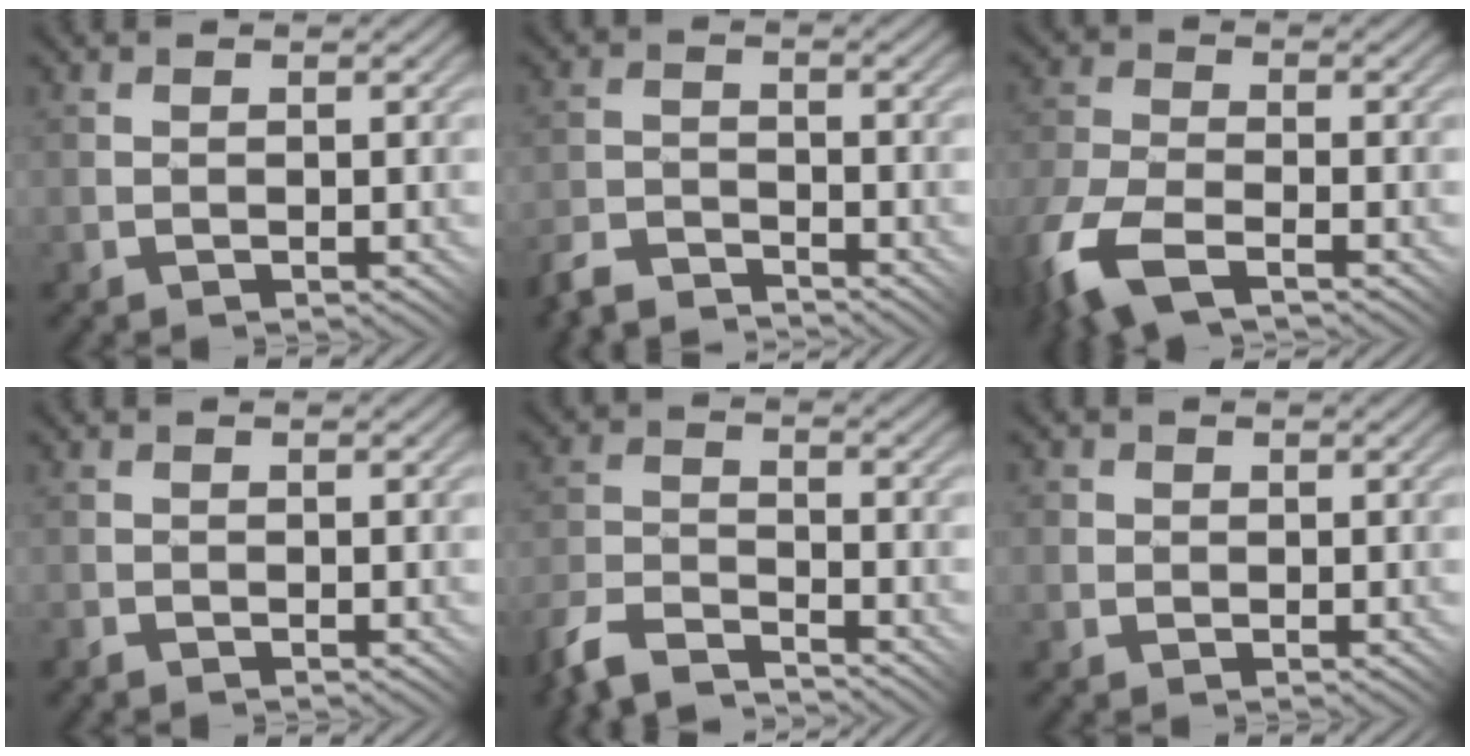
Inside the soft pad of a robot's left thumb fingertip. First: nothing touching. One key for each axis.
{"total": 5.0, "fx": -4.7, "fy": 1.1, "fz": 1.2, "tx": -0.025, "ty": 0.000, "tz": -0.104}
{"total": 9.9, "fx": -6.3, "fy": 4.4, "fz": 6.3, "tx": -0.156, "ty": -0.024, "tz": -0.124}
{"total": 0.8, "fx": -0.7, "fy": 0.2, "fz": 0.0, "tx": 0.000, "ty": 0.001, "tz": -0.019}
{"total": 7.2, "fx": -6.5, "fy": 1.8, "fz": 2.6, "tx": -0.059, "ty": -0.002, "tz": -0.143}
{"total": 2.8, "fx": 0.5, "fy": 2.7, "fz": 0.4, "tx": -0.004, "ty": 0.011, "tz": -0.006}